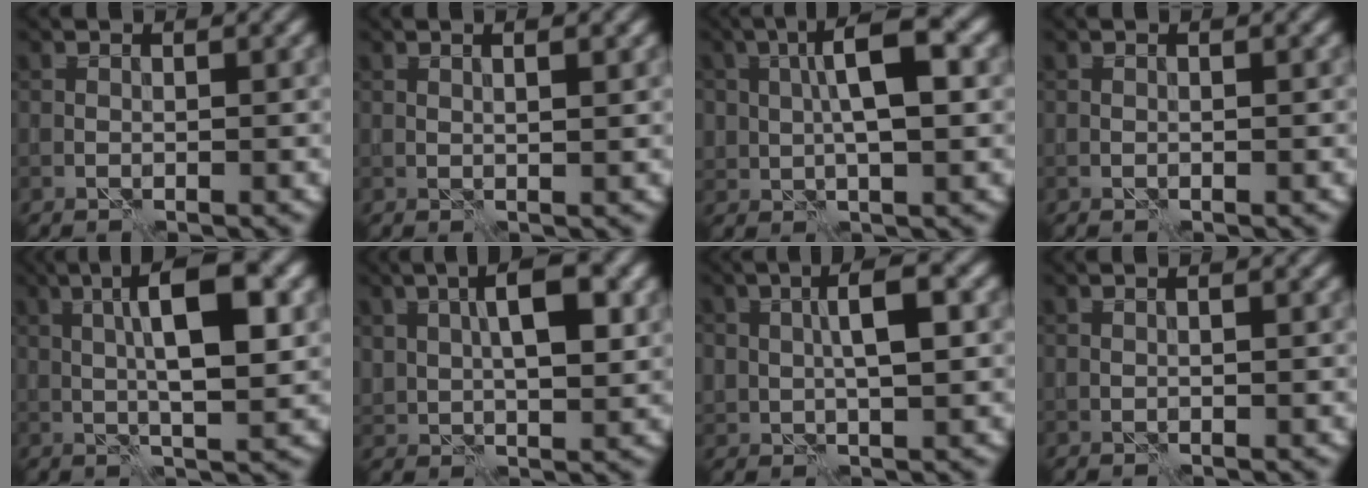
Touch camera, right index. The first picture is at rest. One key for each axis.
{"total": 1.8, "fx": 0.9, "fy": 0.3, "fz": 1.5, "tx": -0.017, "ty": -0.004, "tz": 0.008}
{"total": 6.2, "fx": 1.1, "fy": 2.4, "fz": 5.6, "tx": -0.093, "ty": 0.012, "tz": 0.015}
{"total": 0.0}
{"total": 8.3, "fx": 1.6, "fy": 2.1, "fz": 7.9, "tx": -0.126, "ty": 0.008, "tz": 0.022}
{"total": 6.5, "fx": 2.0, "fy": 3.0, "fz": 5.4, "tx": -0.093, "ty": 0.008, "tz": 0.034}
{"total": 4.2, "fx": 0.8, "fy": 1.7, "fz": 3.8, "tx": -0.070, "ty": 0.009, "tz": 0.013}
{"total": 0.6, "fx": 0.1, "fy": 0.0, "fz": 0.6, "tx": -0.011, "ty": 0.001, "tz": 0.002}